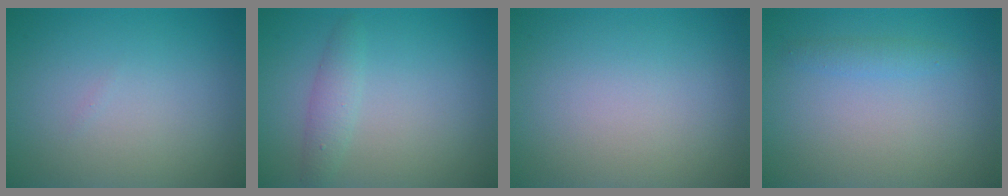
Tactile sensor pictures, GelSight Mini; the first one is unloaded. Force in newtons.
{"total": 1.7, "press": 1.7, "slide": 0.1}
{"total": 0.0}
{"total": 1.1, "press": 1.1, "slide": 0.1}